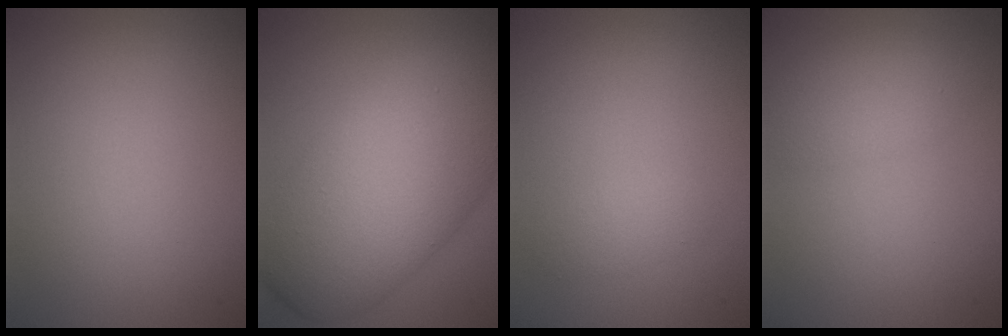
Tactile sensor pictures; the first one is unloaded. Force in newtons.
{"total": 11.4, "press": 11.4, "slide": 0.1}
{"total": 0.9, "press": 0.9, "slide": 0.0}
{"total": 2.3, "press": 2.3, "slide": 0.1}